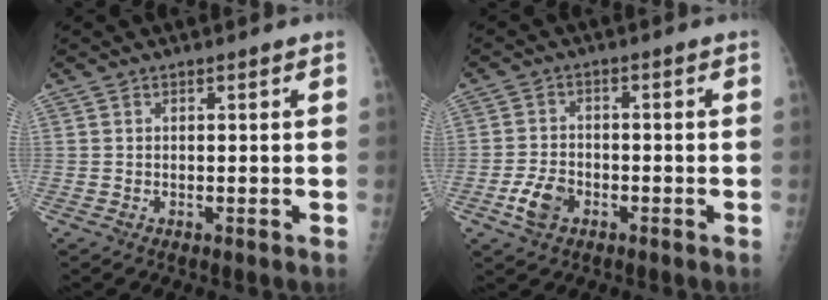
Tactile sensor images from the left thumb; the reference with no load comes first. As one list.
[{"total": 5.1, "force": [-2.3, 3.3, 3.1], "torque": [-0.060, 0.013, -0.044]}]